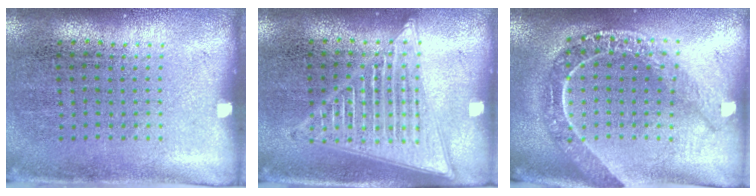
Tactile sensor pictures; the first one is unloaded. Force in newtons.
{"total": 3.2, "press": 3.2, "slide": 0.2}
{"total": 2.1, "press": 1.9, "slide": 1.0}